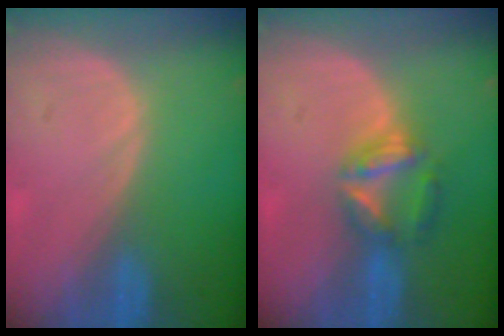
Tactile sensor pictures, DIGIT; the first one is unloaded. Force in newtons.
{"total": 6.0, "press": 5.4, "slide": 2.4}